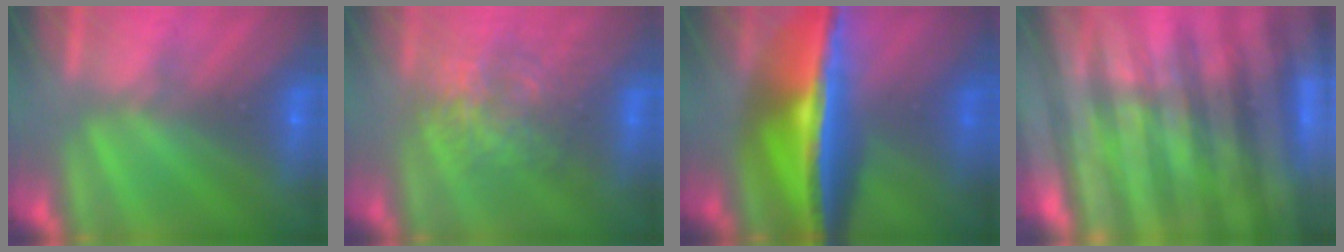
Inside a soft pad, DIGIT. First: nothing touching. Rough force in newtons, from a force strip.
{"total": 3.6}
{"total": 5.8}
{"total": 6.5}